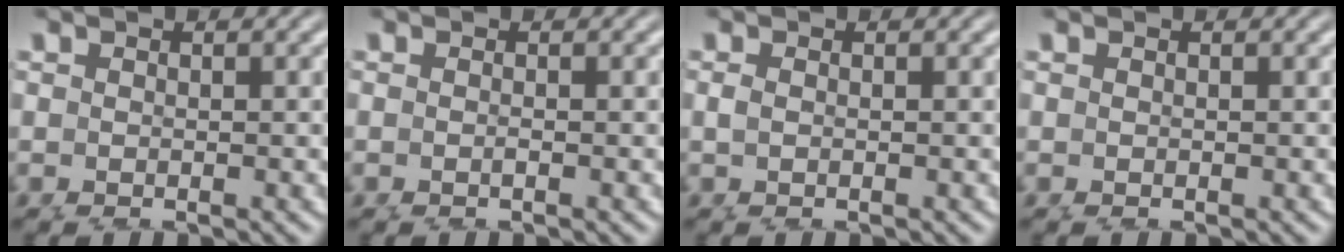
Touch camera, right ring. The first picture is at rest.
{"total": 0.6, "force": [0.0, -0.3, 0.5], "torque": [-0.008, -0.001, 0.001]}
{"total": 0.7, "force": [0.3, -0.4, 0.4], "torque": [-0.010, -0.005, 0.010]}
{"total": 0.0}